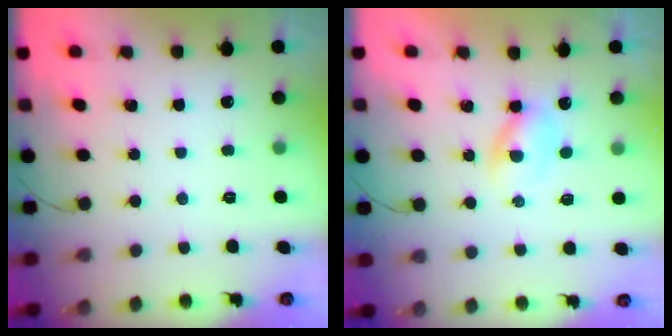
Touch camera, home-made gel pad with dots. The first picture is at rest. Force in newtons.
{"total": 3.0, "press": 2.7, "slide": 1.3}